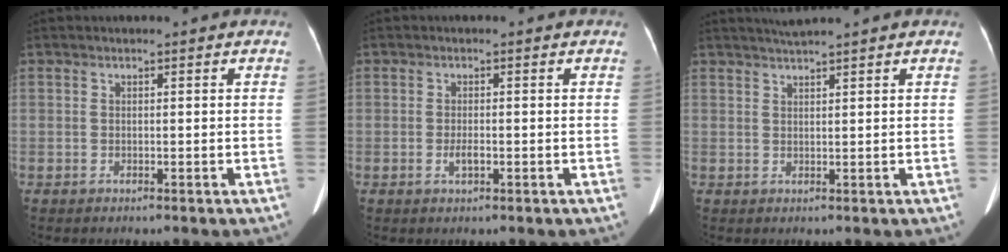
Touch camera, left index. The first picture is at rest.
{"total": 1.7, "force": [-0.6, 0.5, 1.4], "torque": [-0.030, 0.000, -0.008]}
{"total": 2.8, "force": [2.4, -0.8, 1.1], "torque": [-0.014, 0.015, 0.047]}